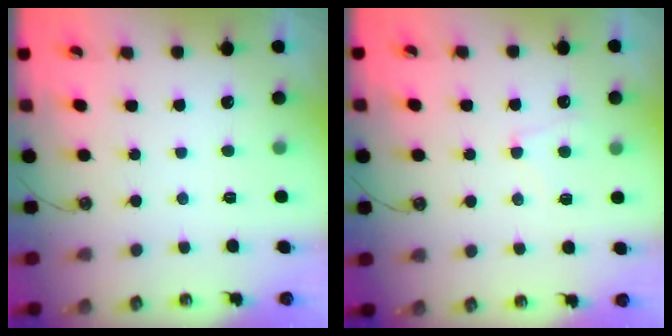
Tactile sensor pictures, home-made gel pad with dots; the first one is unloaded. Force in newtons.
{"total": 0.6, "press": 0.3, "slide": 0.5}